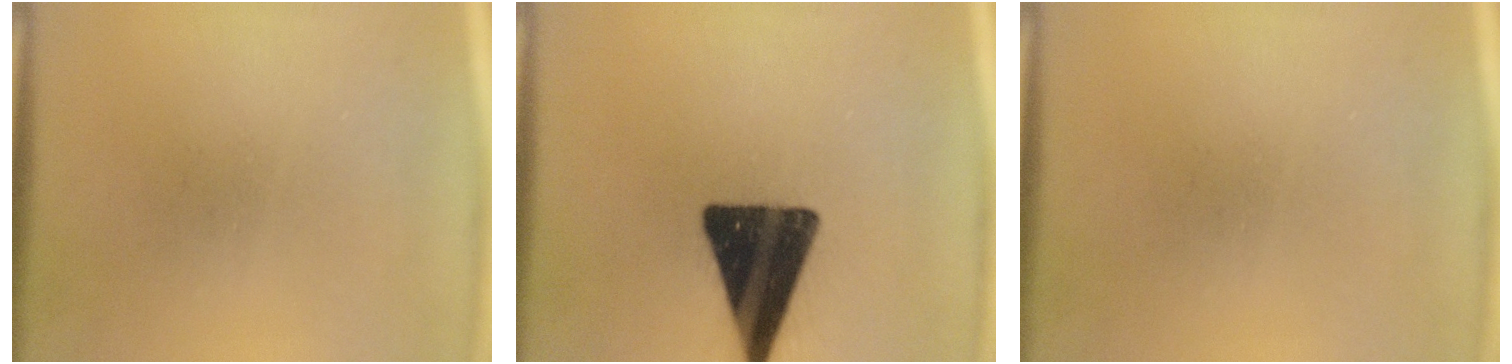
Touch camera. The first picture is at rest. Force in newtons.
{"total": 17.8}
{"total": 0.0}